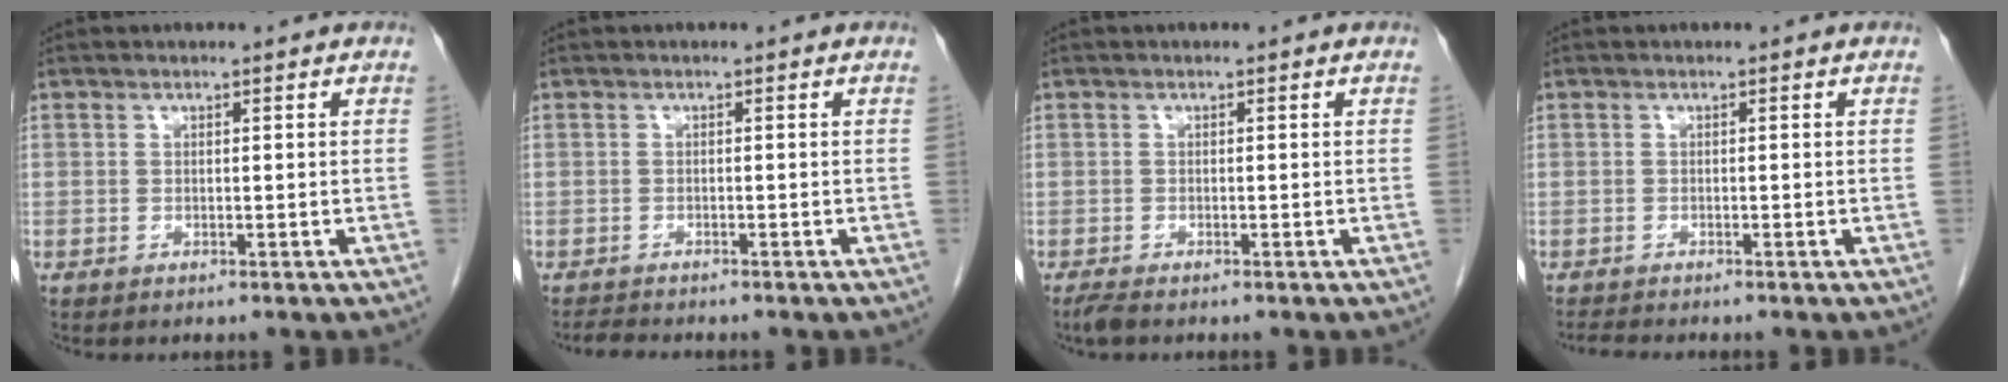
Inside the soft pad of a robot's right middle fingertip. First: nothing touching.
{"total": 2.0, "force": [-1.9, 0.1, 0.4], "torque": [-0.011, -0.009, -0.031]}
{"total": 1.6, "force": [-1.3, 0.3, 0.9], "torque": [-0.028, -0.007, -0.025]}
{"total": 1.7, "force": [-1.6, -0.3, 0.4], "torque": [-0.010, -0.008, -0.030]}